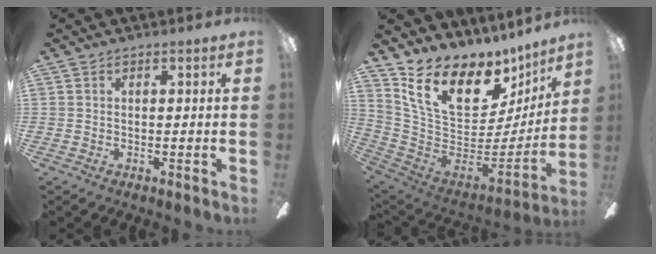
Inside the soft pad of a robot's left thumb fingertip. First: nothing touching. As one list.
[{"total": 18.9, "force": [12.4, 9.8, 10.3], "torque": [-0.179, -0.096, 0.226]}]